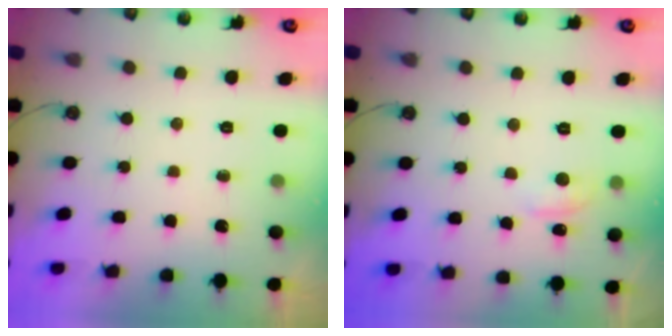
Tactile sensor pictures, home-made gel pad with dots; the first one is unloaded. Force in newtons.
{"total": 0.7, "press": 0.2, "slide": 0.6}